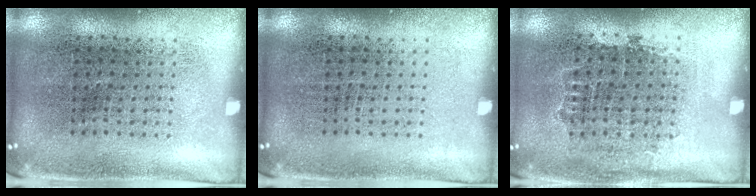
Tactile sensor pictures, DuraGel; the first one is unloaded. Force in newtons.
{"total": 0.0}
{"total": 0.8, "press": 0.7, "slide": 0.3}